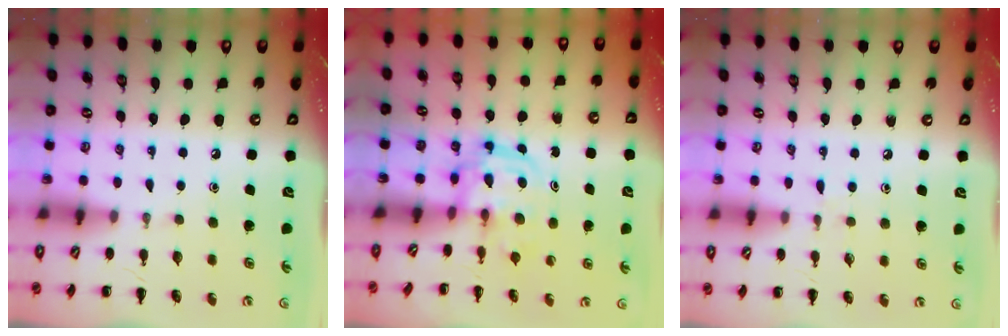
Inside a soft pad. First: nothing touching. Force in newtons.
{"total": 3.0, "press": 3.0, "slide": 0.4}
{"total": 4.0, "press": 3.5, "slide": 2.0}